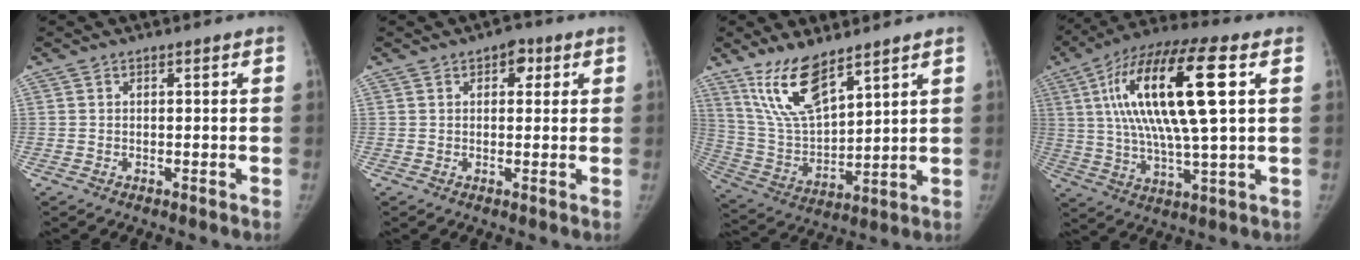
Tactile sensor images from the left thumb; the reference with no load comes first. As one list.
[{"total": 3.3, "force": [1.5, 2.1, 2.1], "torque": [-0.009, 0.000, 0.015]}, {"total": 13.2, "force": [9.1, 4.3, 8.6], "torque": [-0.149, -0.048, 0.196]}, {"total": 22.2, "force": [5.5, 5.7, 20.8], "torque": [-0.400, 0.005, 0.086]}]